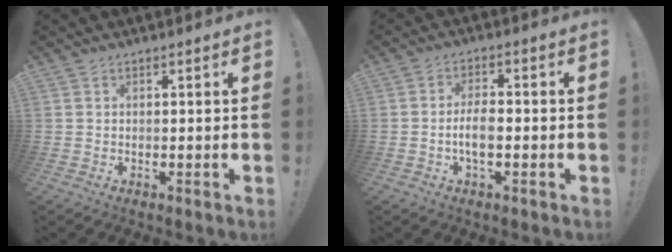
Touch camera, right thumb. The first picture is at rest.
{"total": 5.5, "force": [-1.5, 1.9, 4.9], "torque": [-0.097, 0.002, -0.028]}